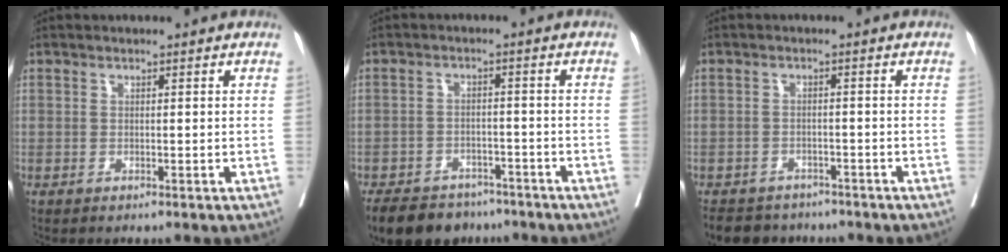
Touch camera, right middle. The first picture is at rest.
{"total": 11.5, "force": [-9.1, 6.0, 3.6], "torque": [-0.064, -0.004, -0.127]}
{"total": 7.4, "force": [-6.5, 3.4, 1.2], "torque": [-0.016, -0.002, -0.091]}